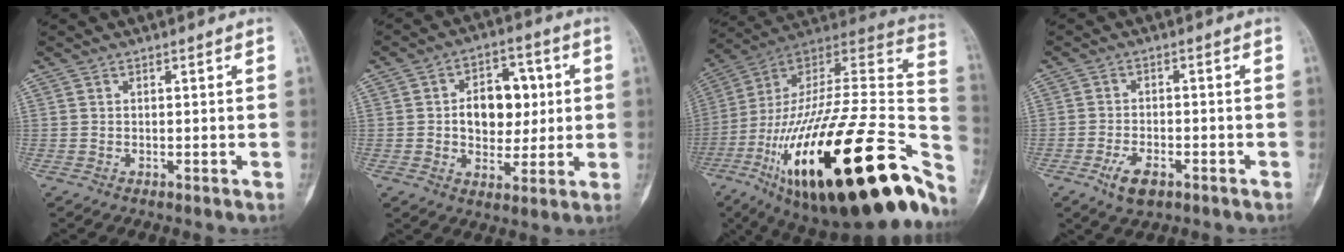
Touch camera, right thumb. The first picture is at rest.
{"total": 11.6, "force": [1.3, 8.2, 8.1], "torque": [-0.068, 0.011, 0.021]}
{"total": 46.4, "force": [-18.2, 16.5, 39.4], "torque": [-0.570, 0.048, -0.293]}
{"total": 5.3, "force": [-2.8, 2.5, 3.6], "torque": [-0.064, 0.010, -0.047]}